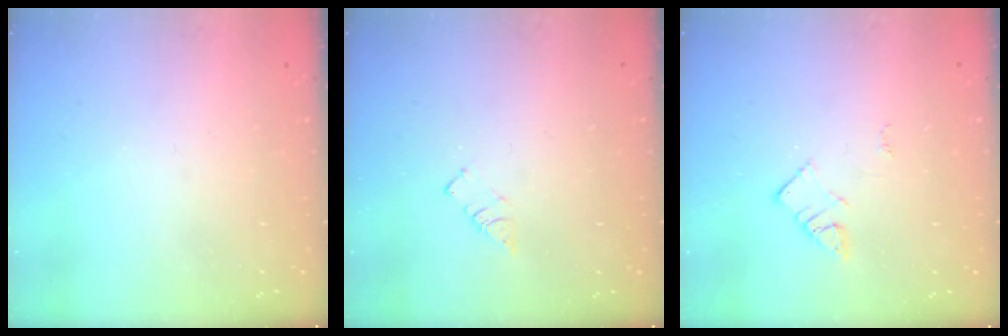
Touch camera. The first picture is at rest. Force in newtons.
{"total": 2.6, "press": 2.6, "slide": 0.3}
{"total": 3.3, "press": 3.3, "slide": 0.2}